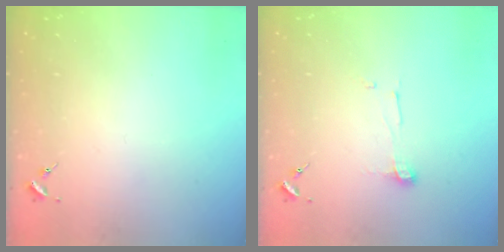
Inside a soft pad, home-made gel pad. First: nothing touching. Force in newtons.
{"total": 5.6, "press": 5.6, "slide": 0.3}